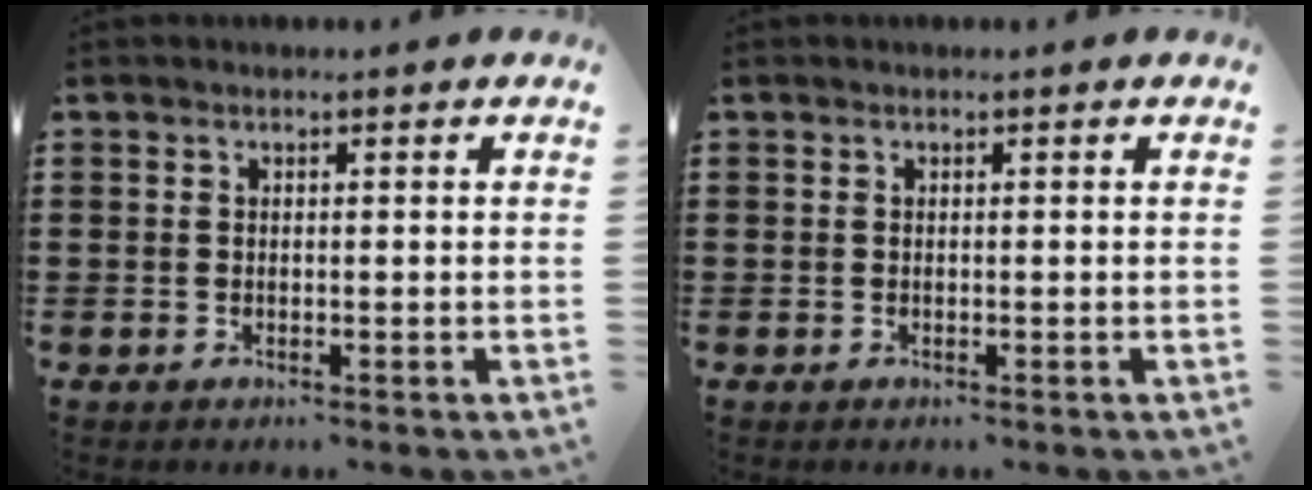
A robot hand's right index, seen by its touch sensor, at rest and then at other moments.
{"total": 0.0}